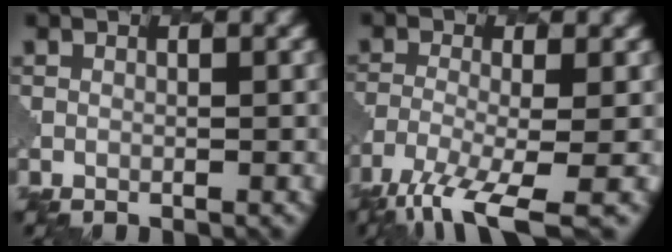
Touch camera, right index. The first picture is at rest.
{"total": 7.7, "force": [-5.0, 2.0, 5.5], "torque": [-0.101, -0.015, -0.097]}